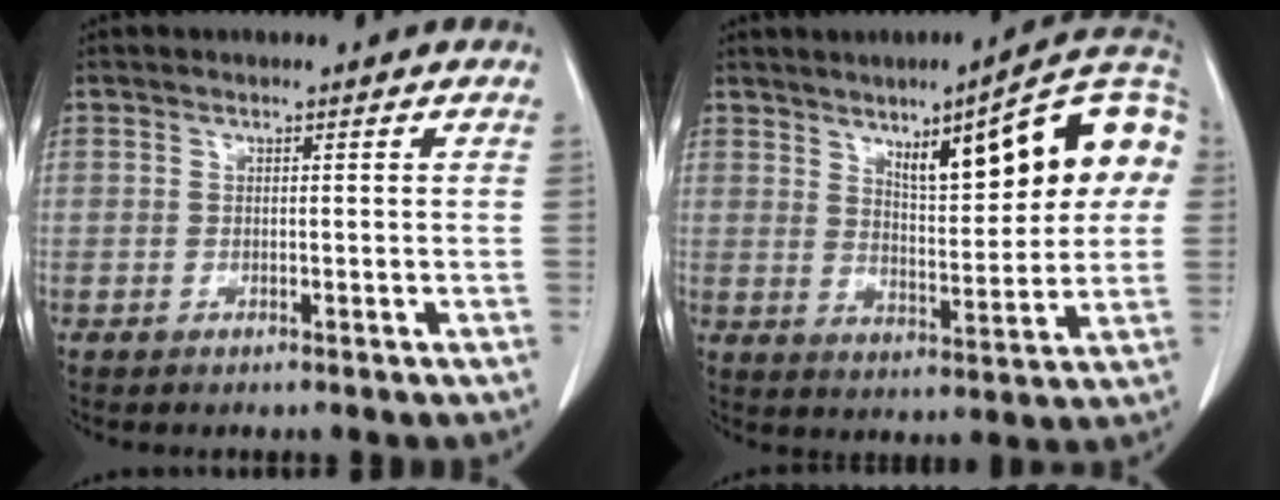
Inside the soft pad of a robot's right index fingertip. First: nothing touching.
{"total": 18.0, "force": [5.9, 4.4, 16.4], "torque": [-0.227, 0.026, 0.081]}